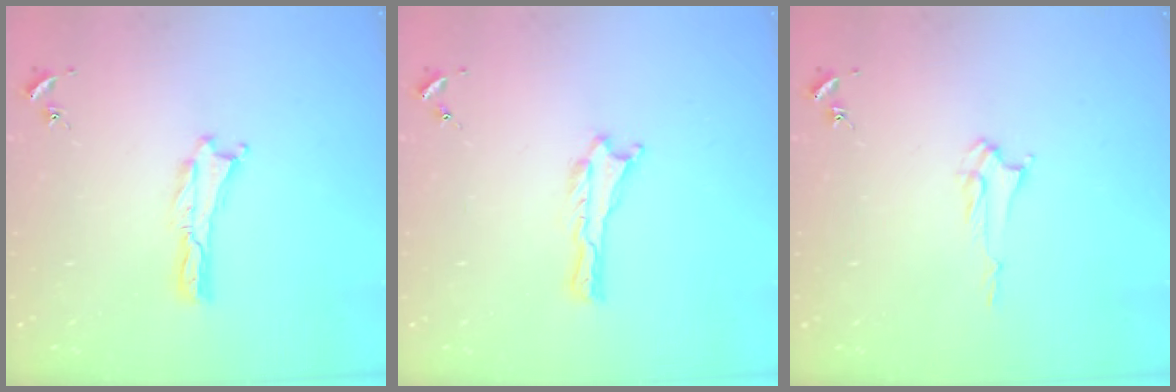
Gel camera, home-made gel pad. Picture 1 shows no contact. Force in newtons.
{"total": 0.0}
{"total": 2.4, "press": 2.4, "slide": 0.3}